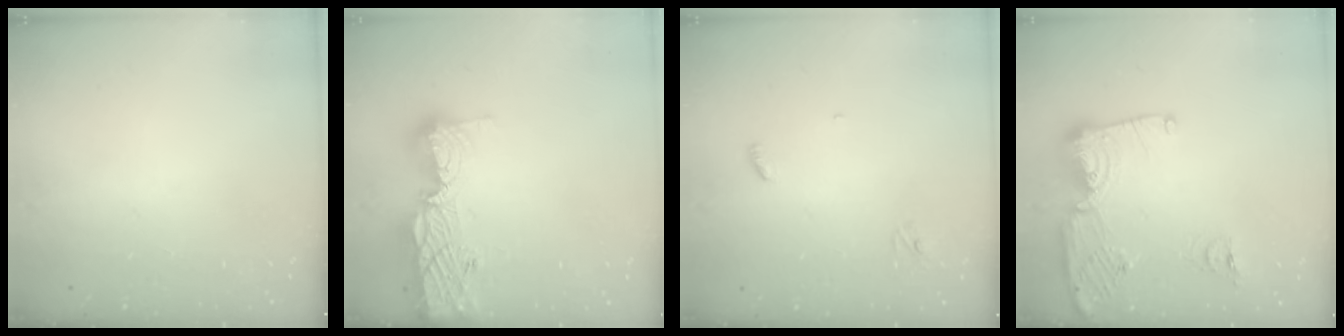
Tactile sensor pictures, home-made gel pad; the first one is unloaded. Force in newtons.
{"total": 16.6, "press": 16.1, "slide": 4.0}
{"total": 3.2, "press": 3.2, "slide": 0.3}
{"total": 14.2, "press": 14.1, "slide": 1.6}